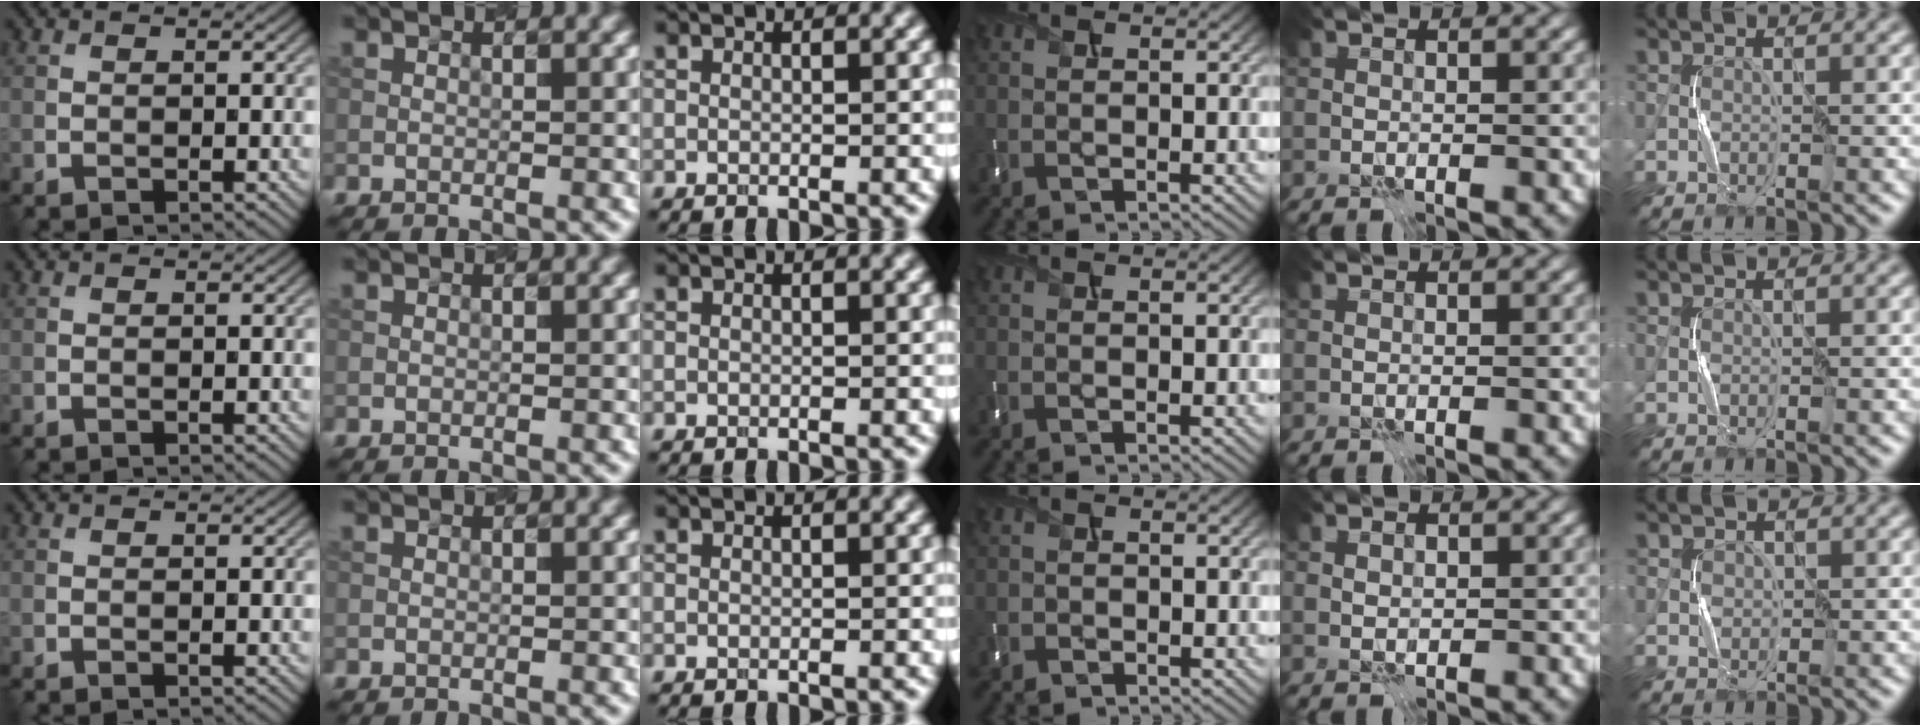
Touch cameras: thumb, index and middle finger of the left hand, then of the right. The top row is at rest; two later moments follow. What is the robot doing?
{"motion": "press", "object": "memory foam"}